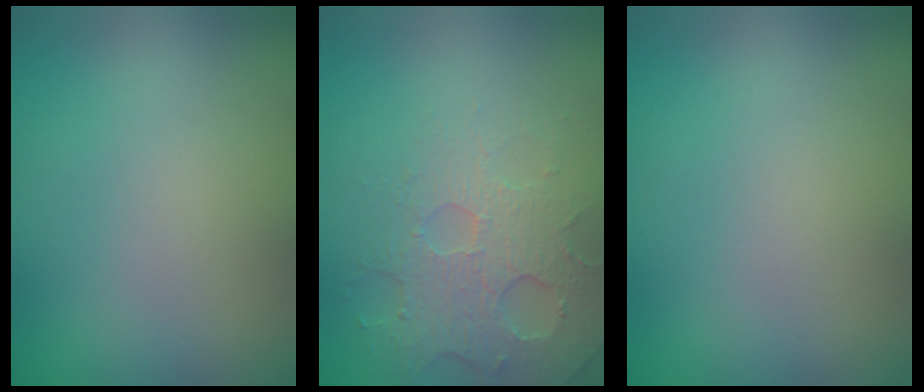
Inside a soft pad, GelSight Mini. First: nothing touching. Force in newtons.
{"total": 4.9, "press": 3.4, "slide": 3.5}
{"total": 0.0}